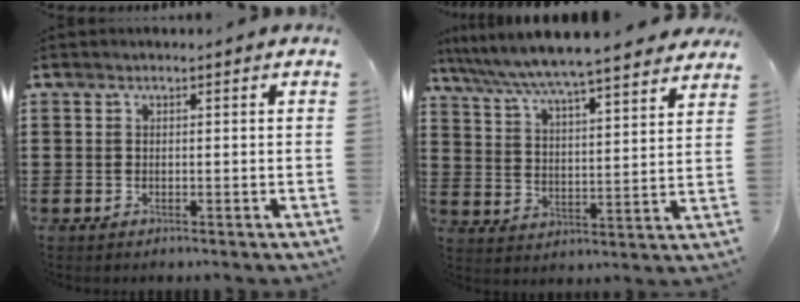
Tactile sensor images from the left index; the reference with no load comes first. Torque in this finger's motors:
{"motor_torque": [1.61, -0.53, 1.05, 0.21]}